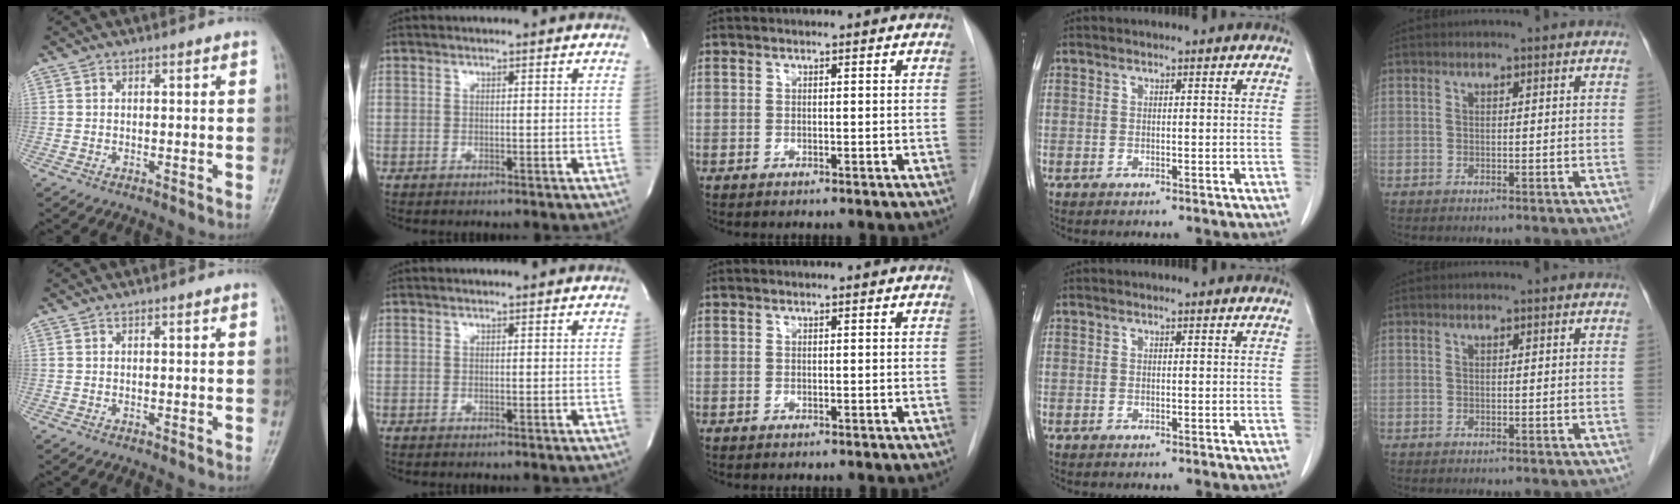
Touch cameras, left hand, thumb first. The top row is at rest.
{}